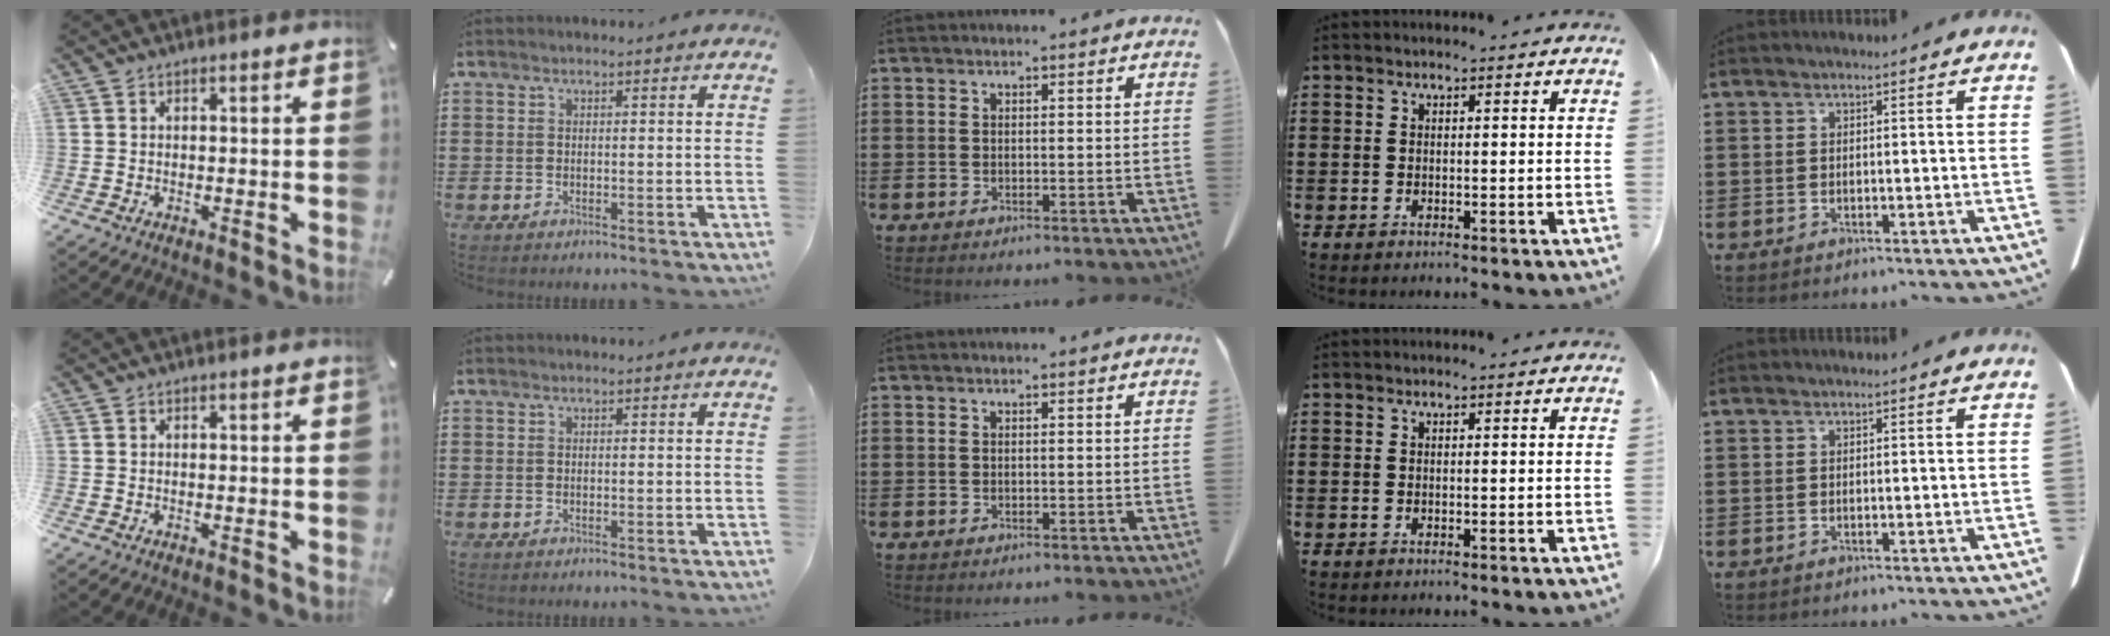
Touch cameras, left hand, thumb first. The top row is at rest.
{}